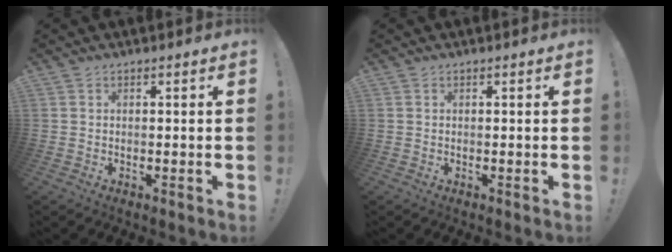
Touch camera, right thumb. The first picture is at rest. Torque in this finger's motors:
{"motor_torque": [0.00, 0.00, 0.00, 0.00, 0.01]}